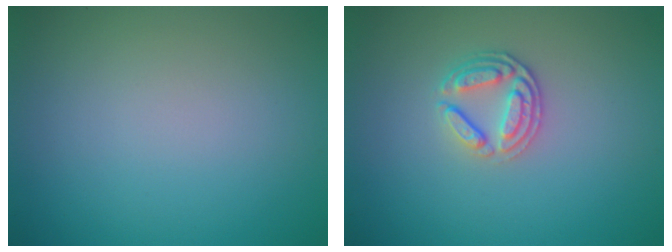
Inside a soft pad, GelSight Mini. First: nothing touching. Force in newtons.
{"total": 2.6, "press": 2.4, "slide": 1.0}